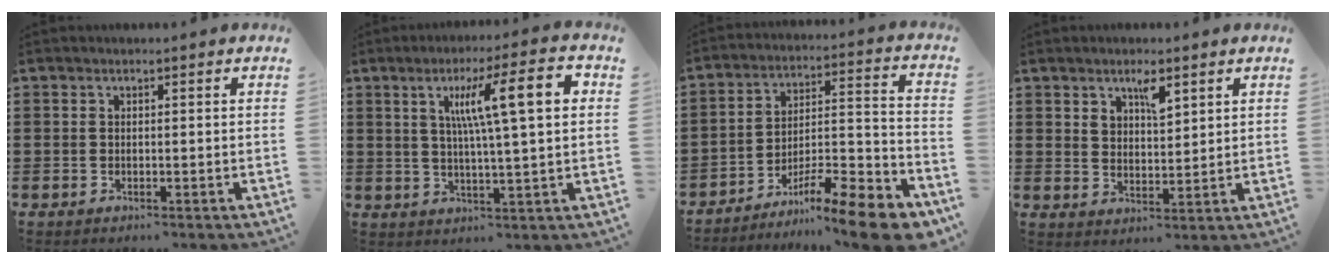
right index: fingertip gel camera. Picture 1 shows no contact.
{"total": 11.4, "force": [3.2, 1.6, 10.8], "torque": [-0.203, 0.009, 0.046]}
{"total": 11.9, "force": [-9.6, 1.5, 6.9], "torque": [-0.088, 0.029, -0.181]}
{"total": 3.8, "force": [2.6, 1.5, 2.3], "torque": [-0.035, -0.001, 0.042]}